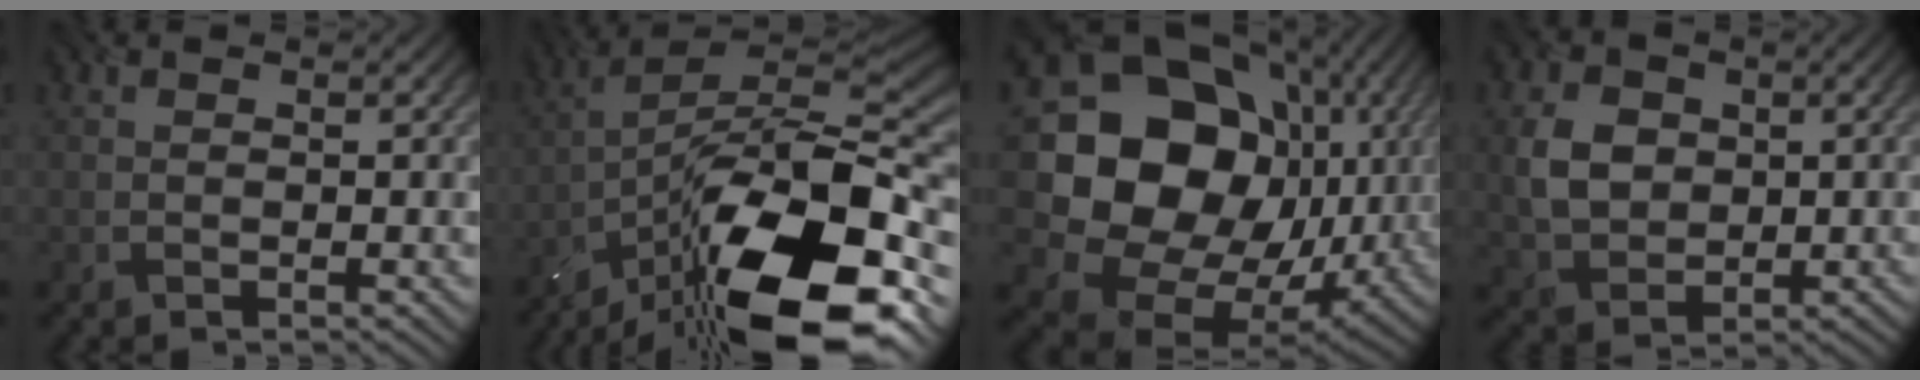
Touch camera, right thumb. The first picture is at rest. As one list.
[{"total": 19.5, "force": [-12.0, 6.9, 13.7], "torque": [-0.228, -0.005, -0.211]}, {"total": 19.1, "force": [2.3, 15.9, 10.3], "torque": [-0.249, -0.028, 0.055]}, {"total": 6.0, "force": [0.8, 4.9, 3.3], "torque": [-0.080, 0.001, 0.015]}]